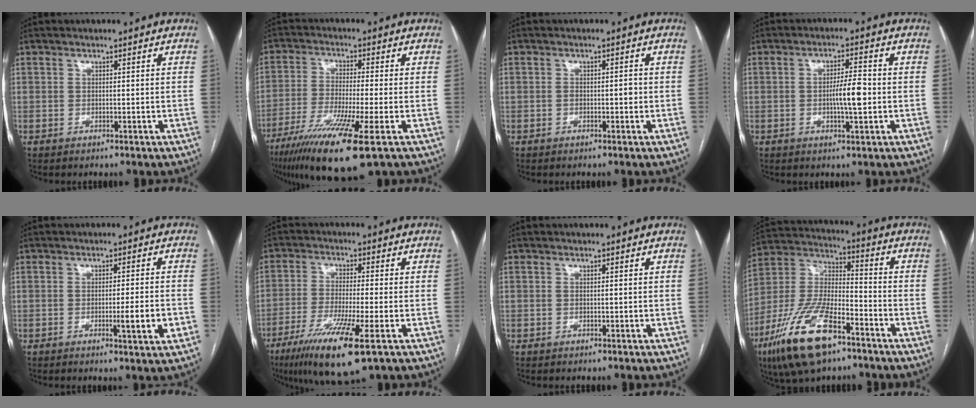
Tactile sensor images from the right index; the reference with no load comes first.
{"total": 13.8, "force": [-7.7, 0.1, 11.4], "torque": [-0.220, -0.041, -0.135]}
{"total": 1.5, "force": [-0.3, 0.6, 1.3], "torque": [-0.020, 0.002, -0.004]}
{"total": 5.4, "force": [-0.7, 0.7, 5.3], "torque": [-0.090, 0.002, -0.012]}
{"total": 5.3, "force": [-1.6, -0.1, 5.0], "torque": [-0.074, -0.008, -0.021]}
{"total": 12.4, "force": [-6.6, 0.6, 10.5], "torque": [-0.198, -0.035, -0.113]}
{"total": 0.0}
{"total": 18.2, "force": [-10.6, 6.5, 13.2], "torque": [-0.286, -0.010, -0.194]}